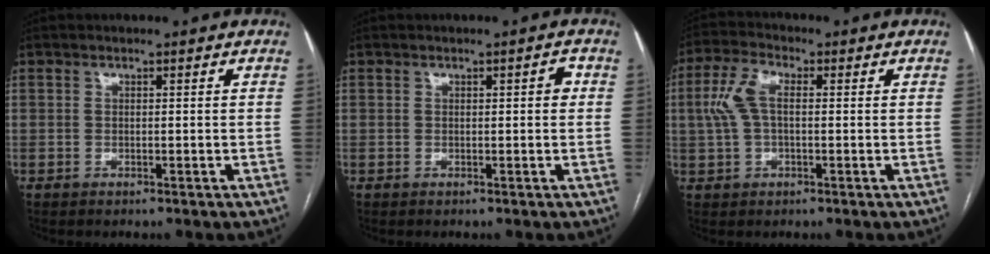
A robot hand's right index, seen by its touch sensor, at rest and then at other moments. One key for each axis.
{"total": 1.5, "fx": 0.2, "fy": 0.6, "fz": 1.4, "tx": -0.015, "ty": 0.006, "tz": 0.003}
{"total": 6.1, "fx": 0.7, "fy": 2.9, "fz": 5.3, "tx": -0.137, "ty": 0.025, "tz": 0.012}